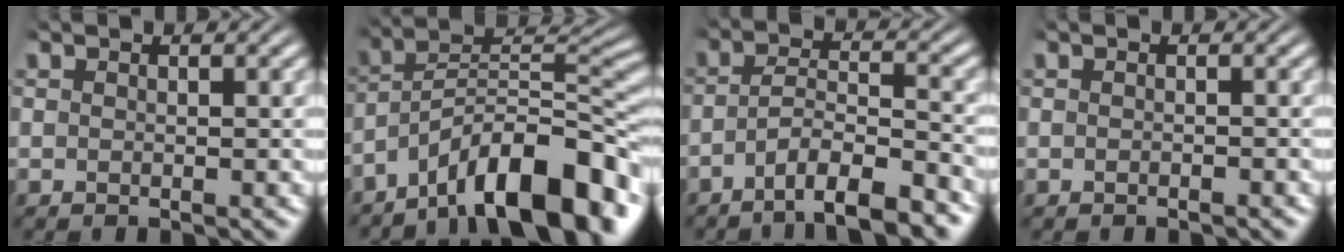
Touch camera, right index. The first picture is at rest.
{"total": 10.9, "force": [-4.0, 5.6, 8.4], "torque": [-0.136, -0.024, -0.060]}
{"total": 5.9, "force": [-4.0, 2.4, 3.6], "torque": [-0.062, -0.017, -0.066]}
{"total": 0.6, "force": [-0.6, -0.2, 0.0], "torque": [-0.004, -0.002, -0.008]}